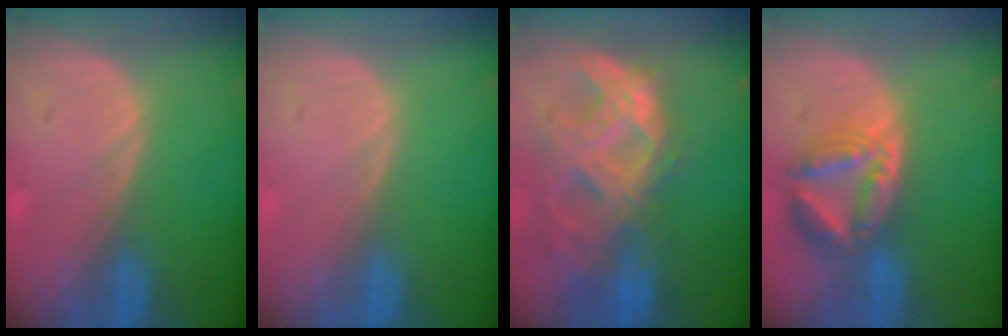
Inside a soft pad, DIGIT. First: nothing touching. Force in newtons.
{"total": 0.0}
{"total": 11.2, "press": 9.4, "slide": 6.0}
{"total": 7.9, "press": 6.9, "slide": 3.9}